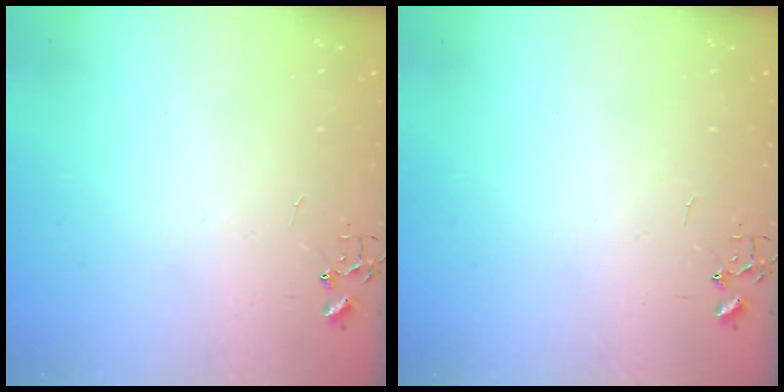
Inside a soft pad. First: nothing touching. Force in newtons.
{"total": 0.0}